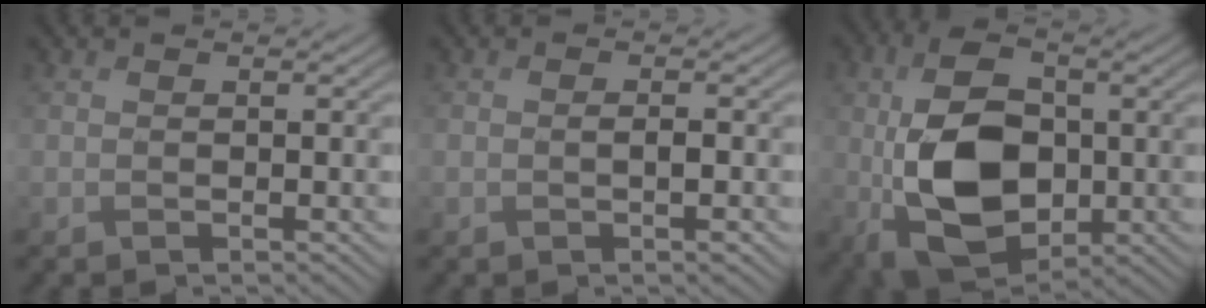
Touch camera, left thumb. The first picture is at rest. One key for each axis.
{"total": 1.7, "fx": -0.4, "fy": 0.6, "fz": 1.5, "tx": -0.028, "ty": -0.001, "tz": -0.005}
{"total": 13.8, "fx": -0.7, "fy": 8.6, "fz": 10.8, "tx": -0.235, "ty": 0.001, "tz": -0.019}